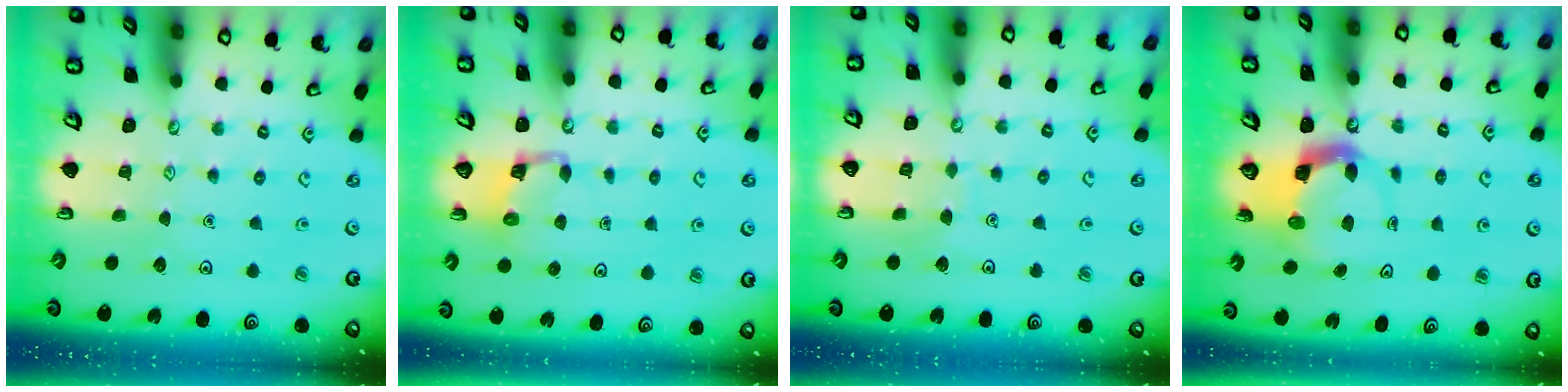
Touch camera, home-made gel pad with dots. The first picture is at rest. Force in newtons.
{"total": 2.7, "press": 2.7, "slide": 0.4}
{"total": 4.6, "press": 4.6, "slide": 0.3}
{"total": 5.5, "press": 5.5, "slide": 0.9}